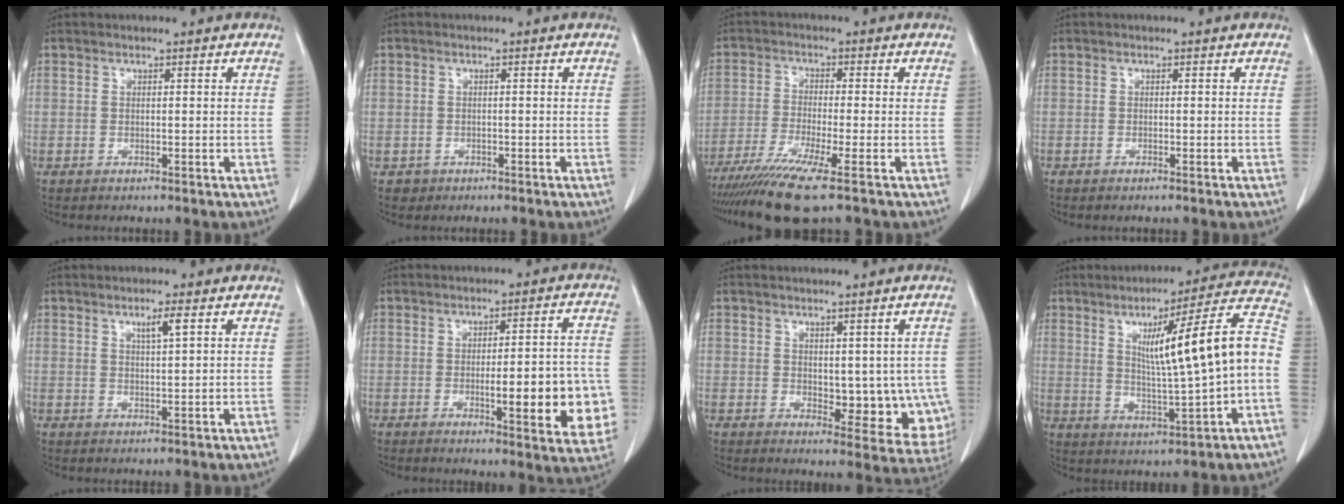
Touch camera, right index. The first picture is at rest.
{"total": 1.7, "force": [-0.7, 1.5, -0.1], "torque": [-0.001, 0.007, -0.010]}
{"total": 8.8, "force": [-6.4, -1.0, 5.9], "torque": [-0.105, -0.025, -0.110]}
{"total": 0.5, "force": [-0.4, 0.0, 0.3], "torque": [-0.011, -0.002, -0.005]}
{"total": 2.5, "force": [1.3, 0.0, 2.1], "torque": [-0.039, -0.003, 0.023]}
{"total": 13.4, "force": [-3.0, 3.0, 12.8], "torque": [-0.120, 0.012, -0.029]}
{"total": 9.3, "force": [0.0, 5.0, 7.9], "torque": [-0.074, -0.009, 0.013]}
{"total": 15.7, "force": [0.5, 0.0, 15.7], "torque": [-0.224, 0.020, 0.011]}